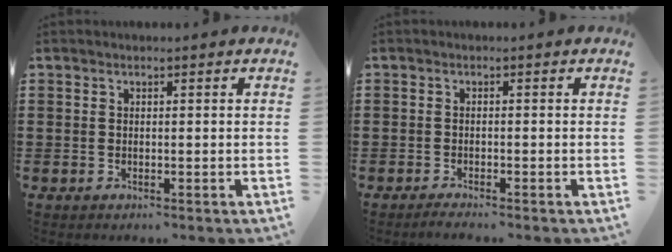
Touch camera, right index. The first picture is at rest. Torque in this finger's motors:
{"motor_torque": [0.15, 0.24, 0.08, 0.02]}